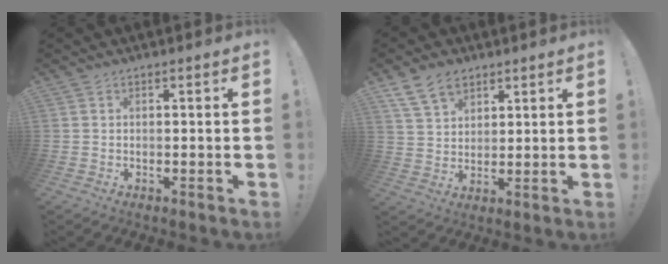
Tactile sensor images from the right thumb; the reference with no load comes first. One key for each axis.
{"total": 9.7, "fx": 6.1, "fy": 6.4, "fz": 4.0, "tx": -0.065, "ty": -0.024, "tz": 0.118}